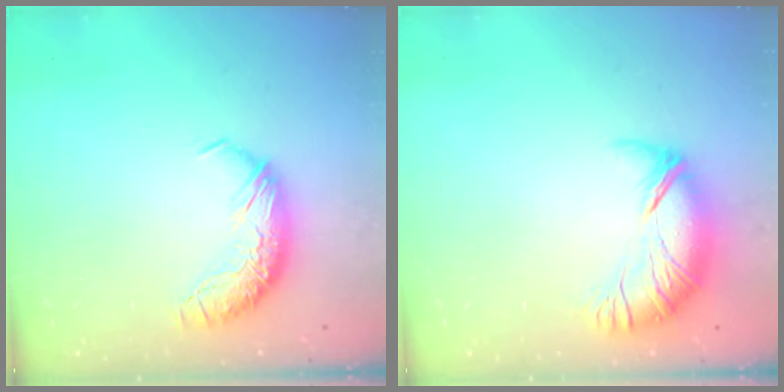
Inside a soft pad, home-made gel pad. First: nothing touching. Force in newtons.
{"total": 2.6, "press": 1.8, "slide": 1.9}